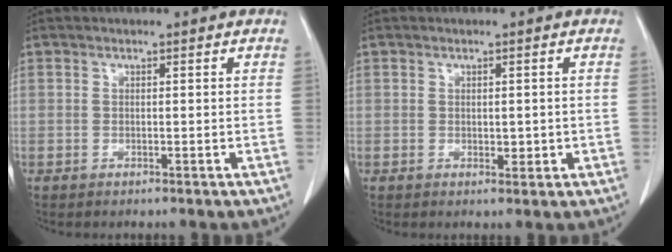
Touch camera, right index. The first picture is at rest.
{"total": 1.9, "force": [-0.1, 1.1, 1.5], "torque": [-0.018, -0.003, 0.004]}